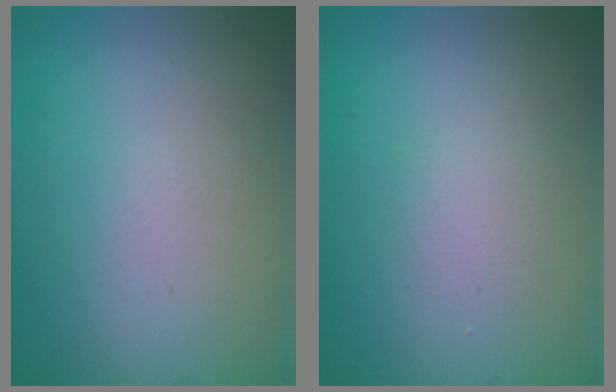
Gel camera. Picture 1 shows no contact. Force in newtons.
{"total": 1.2, "press": 1.2, "slide": 0.0}